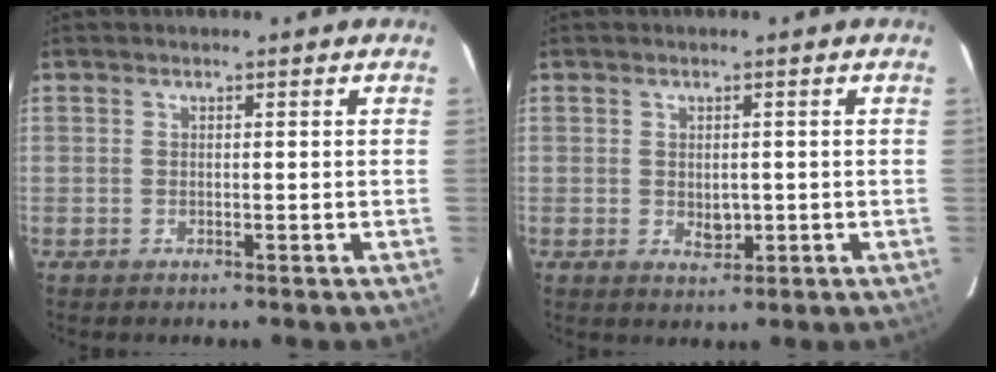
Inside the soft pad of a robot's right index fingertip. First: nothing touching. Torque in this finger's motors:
{"motor_torque": [0.23, -0.10, 0.04, 0.04]}